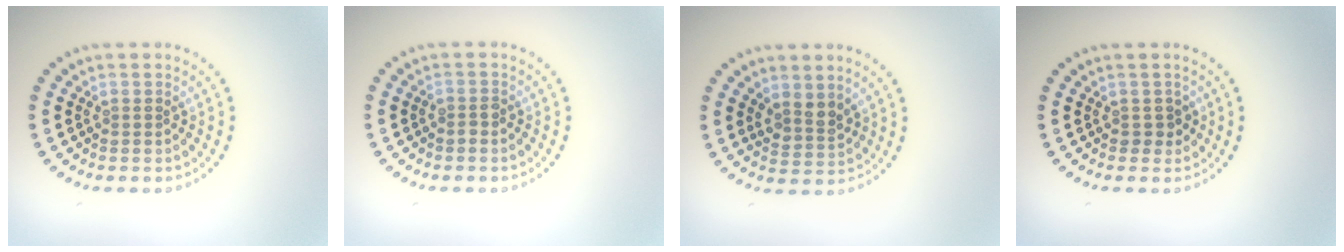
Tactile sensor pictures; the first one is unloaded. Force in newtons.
{"total": 0.8, "press": 0.7, "slide": 0.4}
{"total": 2.1, "press": 1.8, "slide": 1.2}
{"total": 1.1, "press": 1.0, "slide": 0.6}